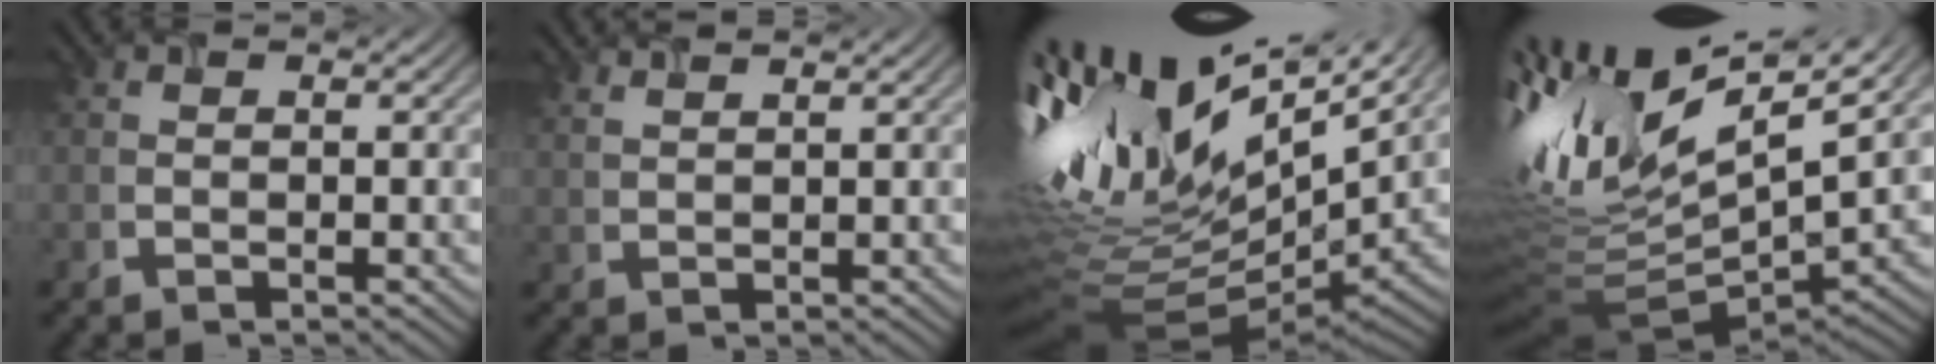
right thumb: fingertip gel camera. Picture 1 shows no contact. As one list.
[{"total": 2.4, "force": [2.3, -0.2, 0.3], "torque": [-0.012, 0.004, 0.048]}, {"total": 16.2, "force": [6.8, 6.4, 13.2], "torque": [-0.265, 0.023, 0.155]}, {"total": 15.4, "force": [4.7, 5.9, 13.4], "torque": [-0.323, 0.005, 0.105]}]